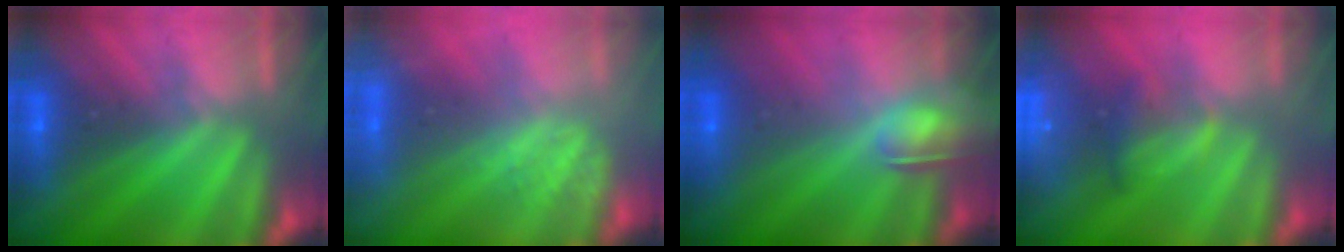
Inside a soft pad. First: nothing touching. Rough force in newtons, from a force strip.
{"total": 2.4}
{"total": 7.4}
{"total": 5.5}